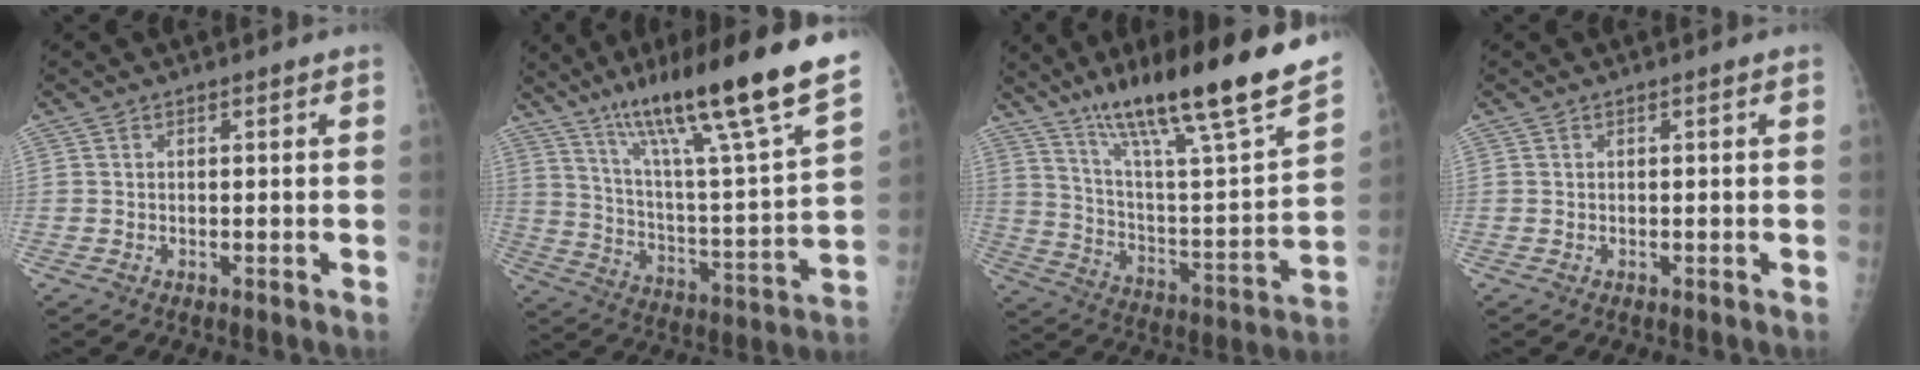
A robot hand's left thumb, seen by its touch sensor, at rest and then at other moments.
{"total": 23.6, "force": [17.3, 0.9, 16.0], "torque": [-0.236, -0.076, 0.283]}
{"total": 26.1, "force": [18.7, 2.7, 18.0], "torque": [-0.265, -0.068, 0.307]}
{"total": 0.0}